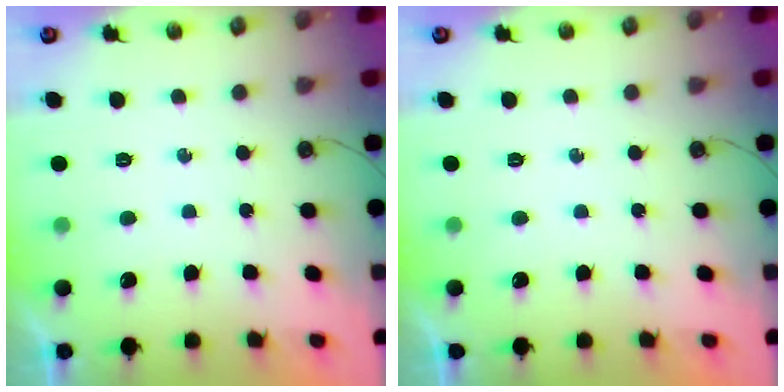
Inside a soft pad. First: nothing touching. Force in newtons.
{"total": 0.0}